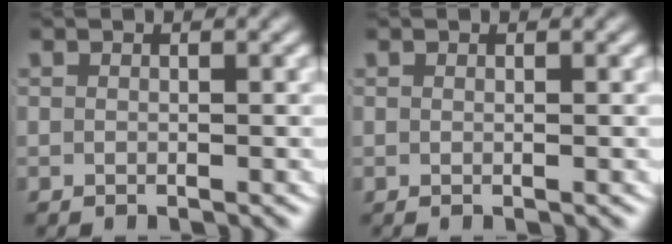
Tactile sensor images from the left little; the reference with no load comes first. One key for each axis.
{"total": 0.0}